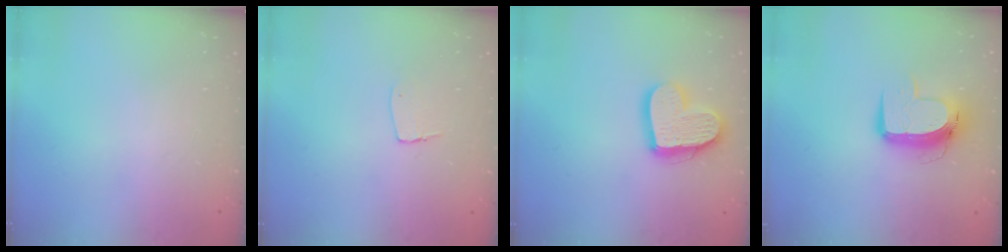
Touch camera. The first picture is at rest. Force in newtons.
{"total": 5.6, "press": 5.5, "slide": 0.4}
{"total": 16.4, "press": 16.4, "slide": 1.5}
{"total": 10.4, "press": 10.4, "slide": 1.1}